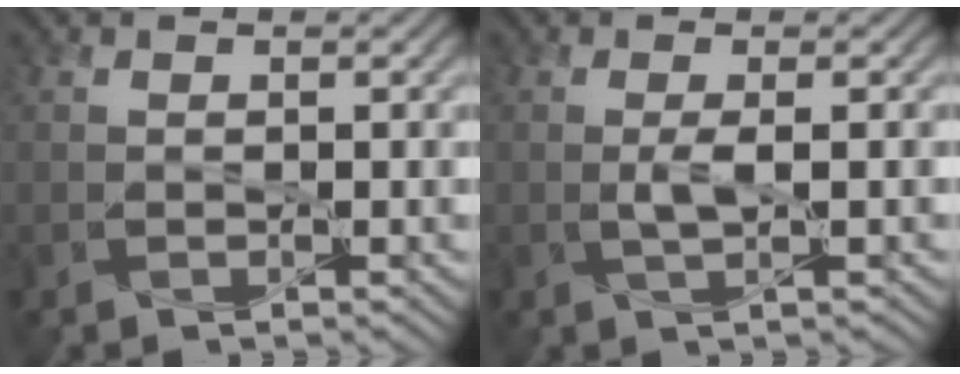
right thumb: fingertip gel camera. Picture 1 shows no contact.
{"total": 1.9, "force": [0.1, 0.3, 1.9], "torque": [-0.042, 0.002, 0.000]}